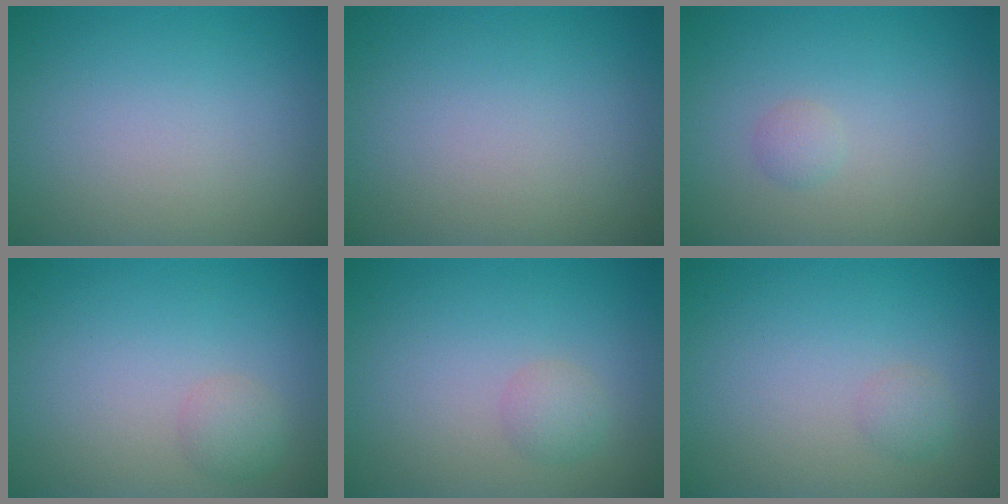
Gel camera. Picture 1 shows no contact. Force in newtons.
{"total": 0.0}
{"total": 0.8, "press": 0.8, "slide": 0.1}
{"total": 1.5, "press": 1.5, "slide": 0.0}
{"total": 1.4, "press": 1.4, "slide": 0.1}
{"total": 1.0, "press": 1.0, "slide": 0.0}